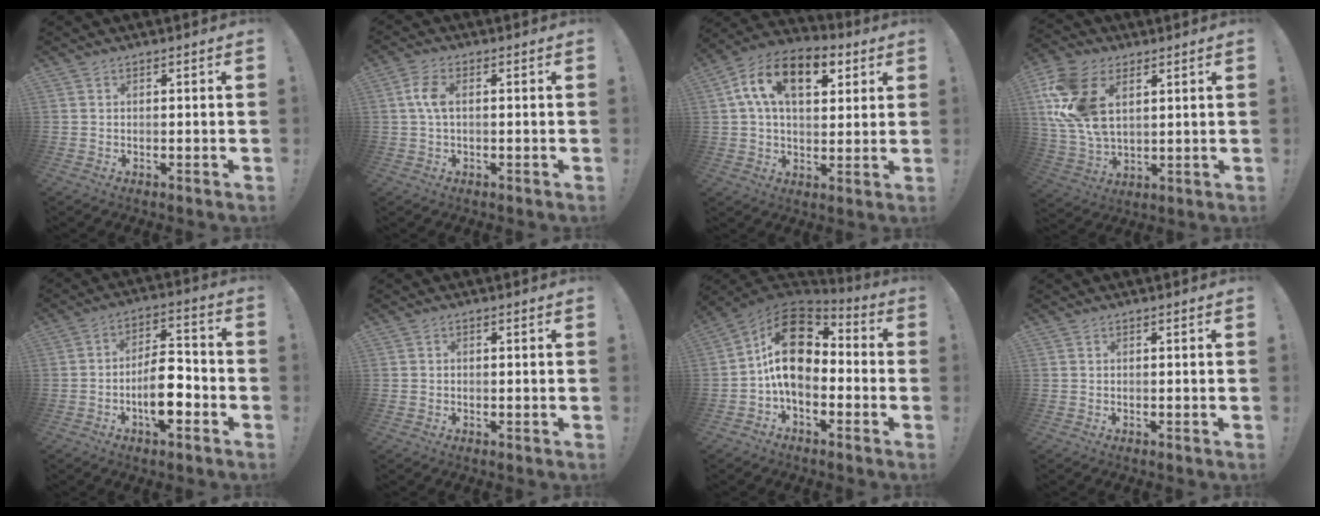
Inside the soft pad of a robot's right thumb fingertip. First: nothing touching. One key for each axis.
{"total": 5.6, "fx": 0.5, "fy": 3.0, "fz": 4.7, "tx": -0.085, "ty": 0.007, "tz": 0.008}
{"total": 16.7, "fx": 6.4, "fy": 9.7, "fz": 12.0, "tx": -0.199, "ty": -0.013, "tz": 0.109}
{"total": 17.8, "fx": 6.4, "fy": 11.2, "fz": 12.3, "tx": -0.263, "ty": -0.018, "tz": 0.120}
{"total": 11.9, "fx": -4.5, "fy": 5.1, "fz": 9.8, "tx": -0.168, "ty": 0.017, "tz": -0.078}
{"total": 0.8, "fx": -0.2, "fy": 0.7, "fz": 0.2, "tx": -0.002, "ty": 0.002, "tz": -0.003}
{"total": 17.2, "fx": 2.0, "fy": 11.1, "fz": 13.0, "tx": -0.218, "ty": 0.002, "tz": 0.040}
{"total": 0.0}